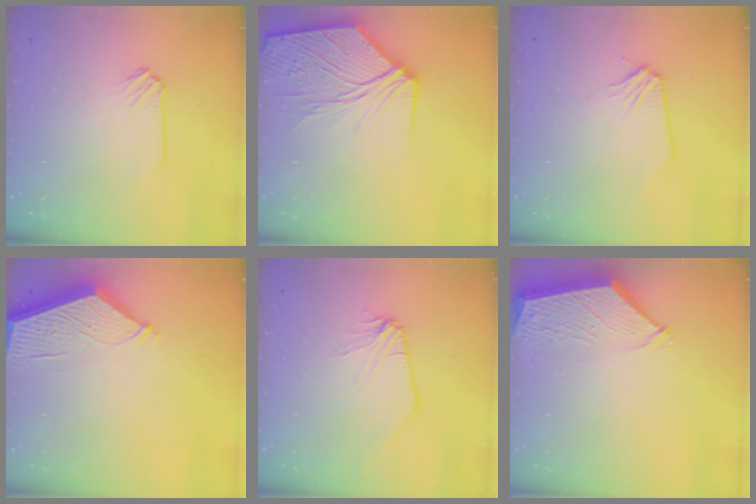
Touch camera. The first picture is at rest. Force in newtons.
{"total": 12.6, "press": 12.5, "slide": 1.5}
{"total": 0.0}
{"total": 10.8, "press": 10.8, "slide": 0.3}
{"total": 0.0}
{"total": 2.9, "press": 2.9, "slide": 0.4}